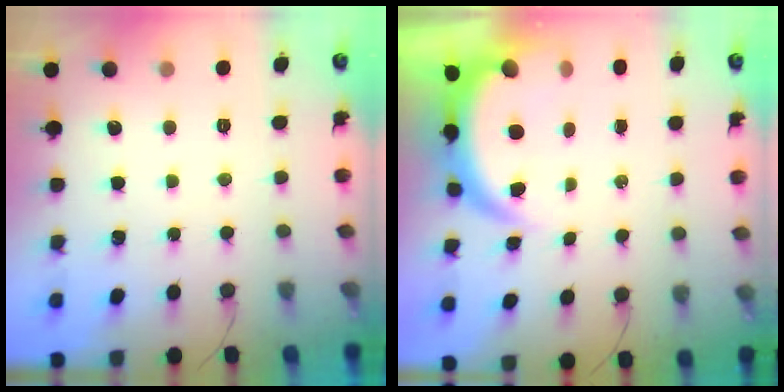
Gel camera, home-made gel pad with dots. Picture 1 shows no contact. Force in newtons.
{"total": 5.8, "press": 5.7, "slide": 0.8}